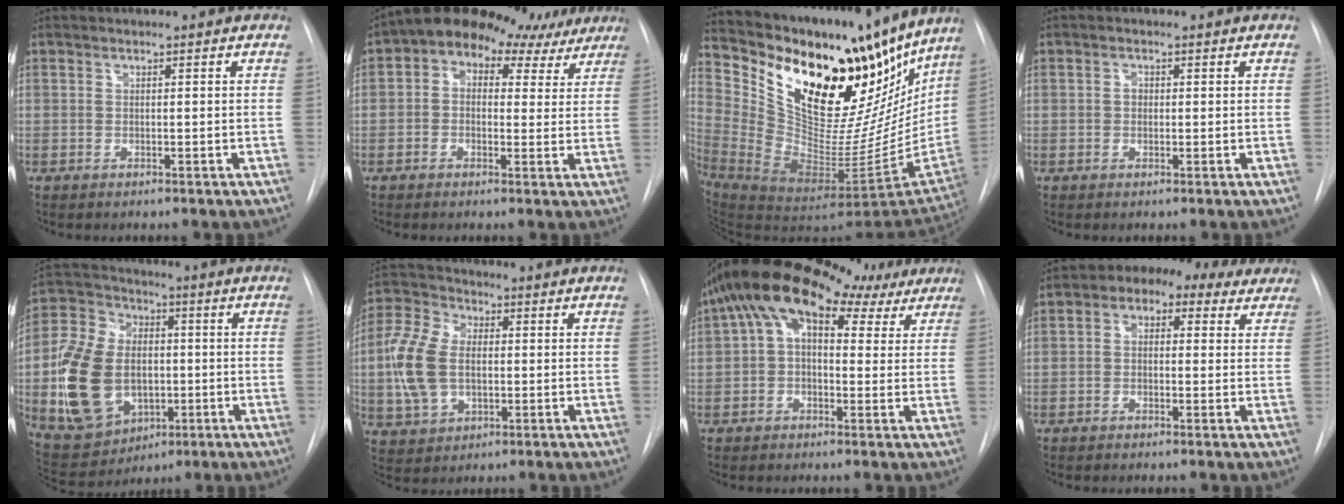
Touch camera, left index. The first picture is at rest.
{"total": 13.8, "force": [9.8, 8.0, 5.7], "torque": [-0.068, 0.050, 0.117]}
{"total": 30.3, "force": [22.7, 12.1, 15.9], "torque": [-0.297, 0.000, 0.343]}
{"total": 1.0, "force": [0.0, 0.9, 0.5], "torque": [-0.009, 0.002, -0.002]}
{"total": 17.1, "force": [-2.1, 12.2, 11.8], "torque": [-0.272, 0.023, -0.020]}
{"total": 9.9, "force": [-0.1, 6.4, 7.5], "torque": [-0.185, 0.019, 0.000]}
{"total": 13.5, "force": [7.9, 7.7, 7.9], "torque": [-0.123, 0.077, 0.117]}
{"total": 8.5, "force": [4.3, 5.4, 5.0], "torque": [-0.061, 0.049, 0.050]}